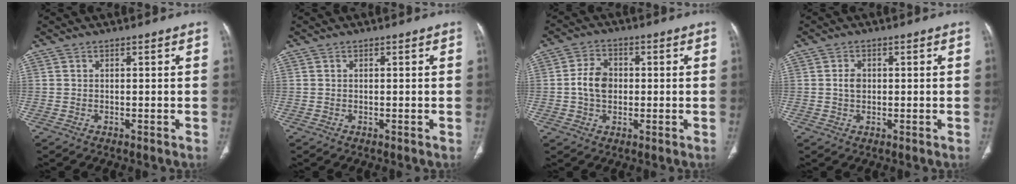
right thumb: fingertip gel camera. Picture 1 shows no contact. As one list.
[{"total": 0.0}, {"total": 6.2, "force": [-0.1, 4.6, 4.2], "torque": [-0.066, 0.010, -0.007]}, {"total": 2.2, "force": [0.1, 1.6, 1.5], "torque": [-0.024, 0.003, 0.002]}]